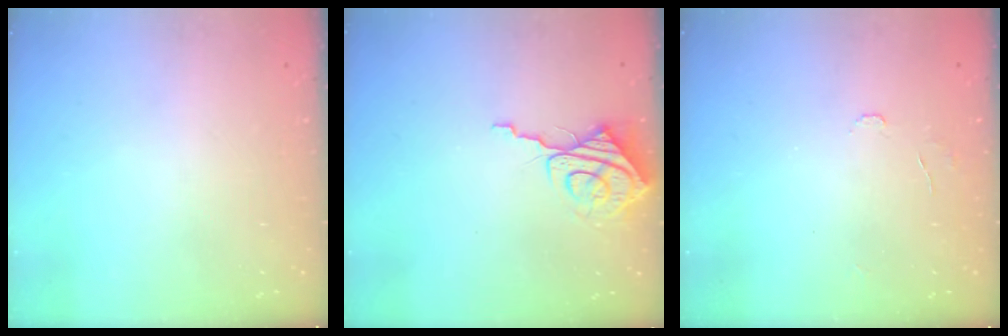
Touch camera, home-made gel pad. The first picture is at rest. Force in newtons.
{"total": 8.4, "press": 8.4, "slide": 0.8}
{"total": 4.3, "press": 4.3, "slide": 0.4}